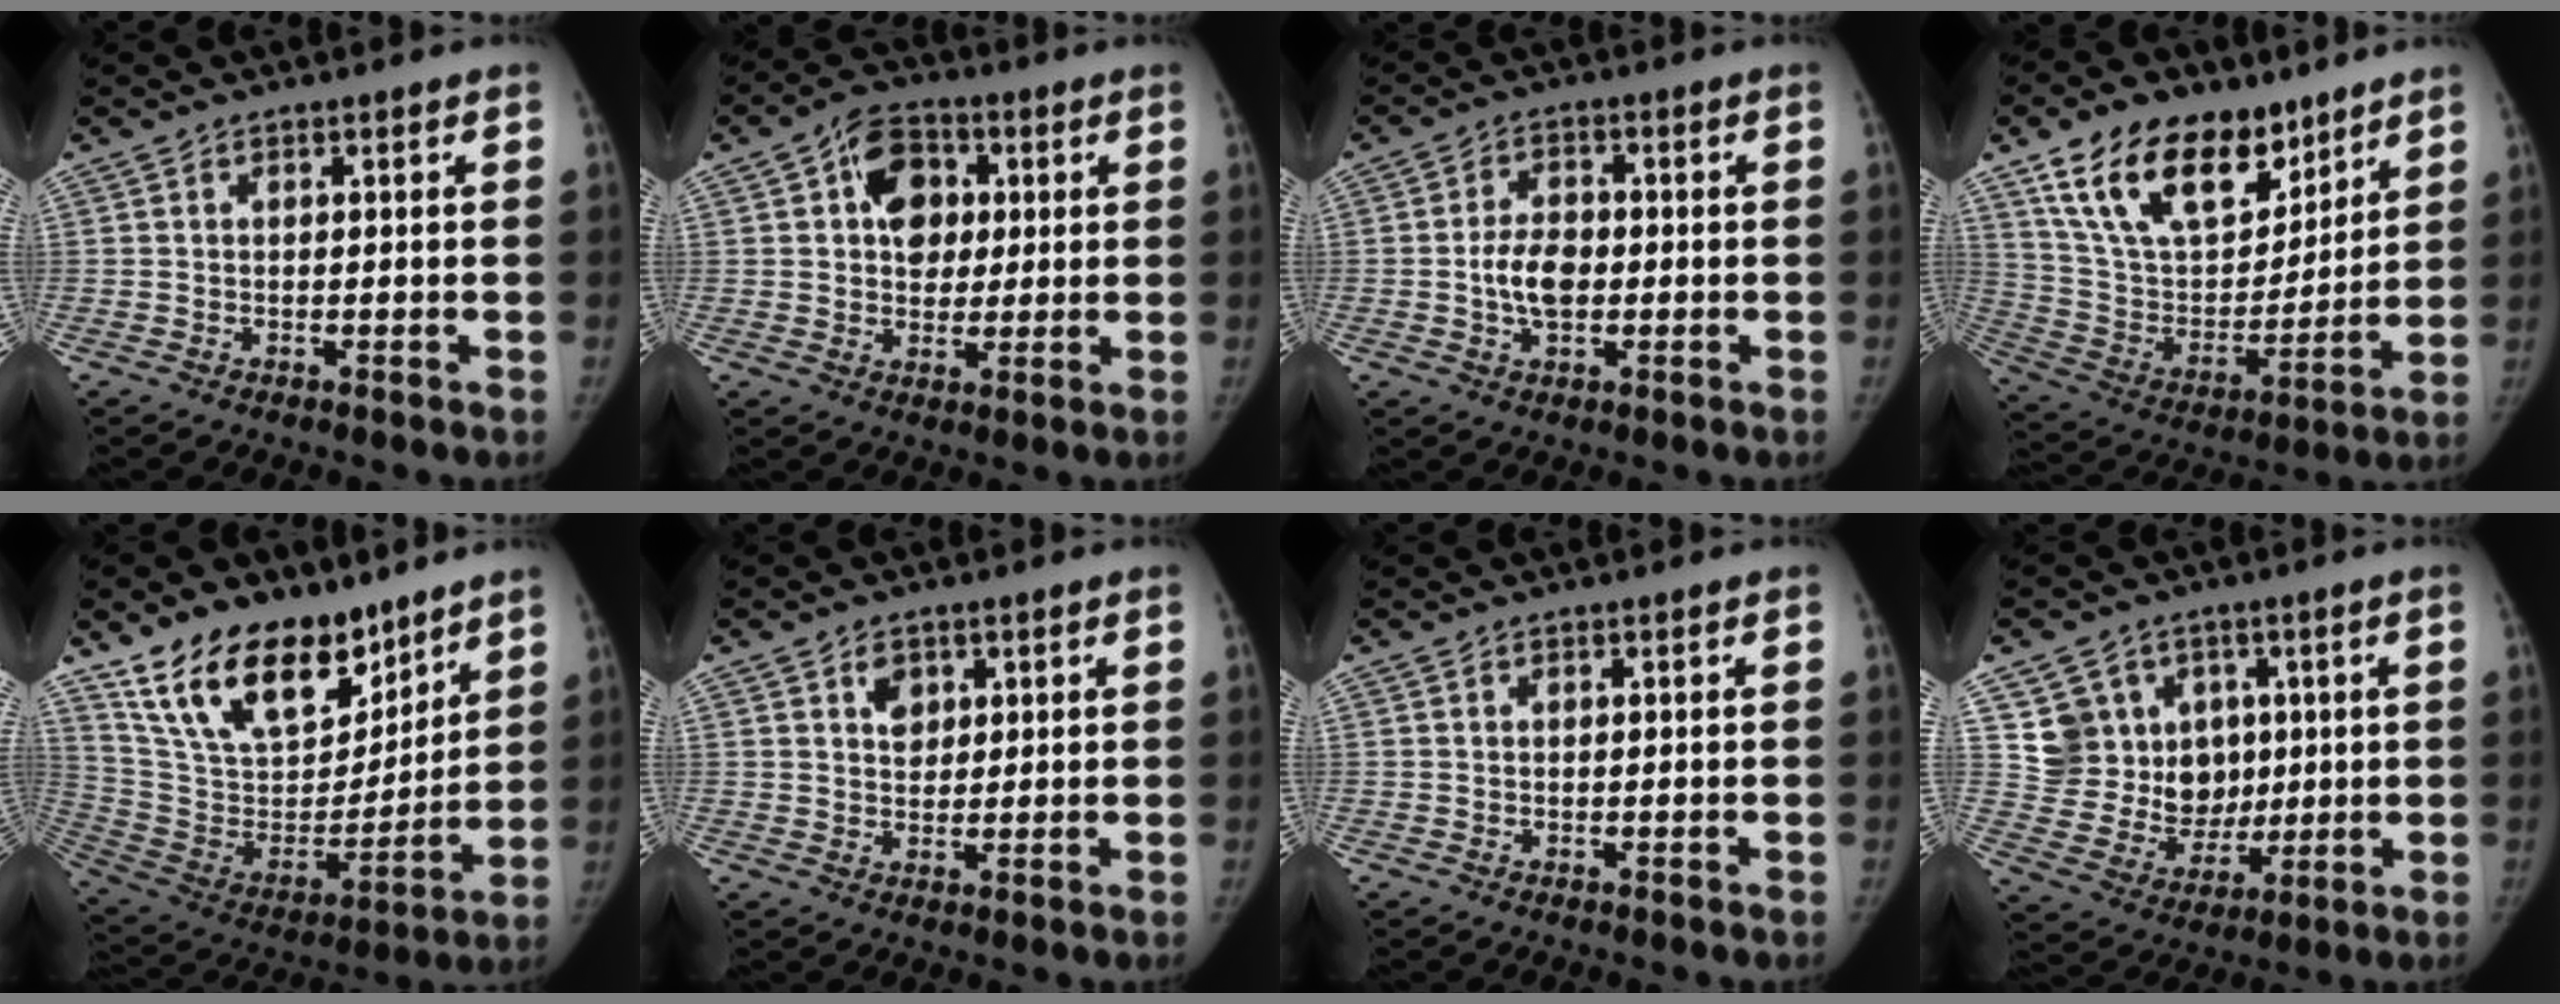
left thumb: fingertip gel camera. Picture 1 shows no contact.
{"total": 9.7, "force": [2.8, 7.2, 5.8], "torque": [-0.056, 0.000, 0.041]}
{"total": 6.5, "force": [-0.8, 4.2, 4.9], "torque": [-0.075, 0.010, -0.018]}
{"total": 22.2, "force": [13.7, 12.3, 12.3], "torque": [-0.178, -0.044, 0.254]}
{"total": 22.3, "force": [15.5, 11.5, 11.3], "torque": [-0.161, -0.069, 0.281]}
{"total": 3.6, "force": [1.7, 2.7, 1.7], "torque": [-0.007, -0.010, 0.028]}
{"total": 0.0}
{"total": 12.5, "force": [3.4, 11.4, 3.8], "torque": [-0.013, -0.004, 0.077]}